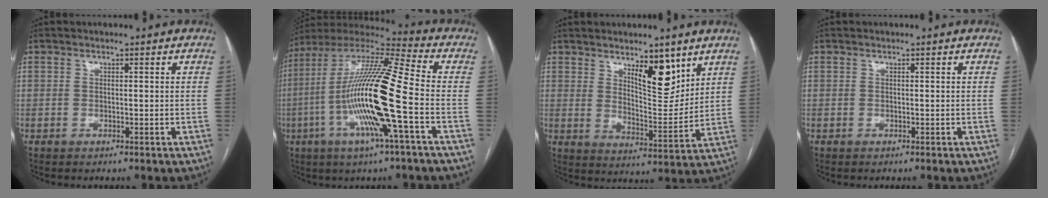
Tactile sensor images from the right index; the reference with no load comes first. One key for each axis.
{"total": 19.8, "fx": -4.6, "fy": 0.5, "fz": 19.3, "tx": -0.383, "ty": -0.008, "tz": -0.095}
{"total": 8.8, "fx": 5.5, "fy": 2.8, "fz": 6.2, "tx": -0.099, "ty": -0.014, "tz": 0.094}
{"total": 0.0}